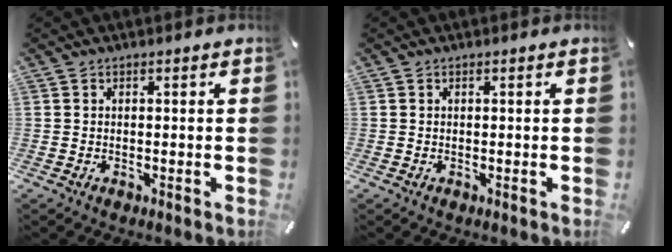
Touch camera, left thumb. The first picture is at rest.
{"total": 0.0}